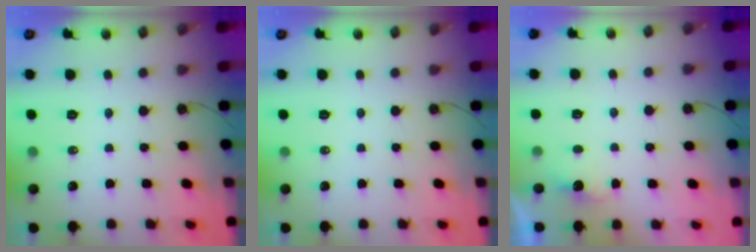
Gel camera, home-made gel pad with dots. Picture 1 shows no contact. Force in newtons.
{"total": 0.0}
{"total": 2.2, "press": 2.0, "slide": 0.8}